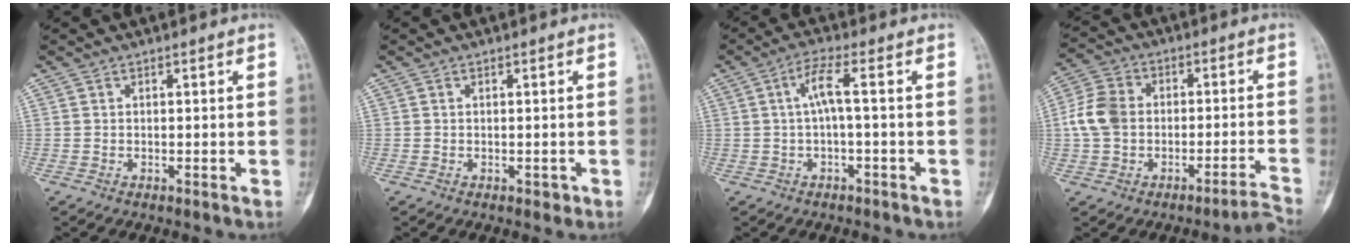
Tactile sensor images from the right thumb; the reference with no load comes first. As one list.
[{"total": 1.1, "force": [-0.2, 0.8, 0.7], "torque": [-0.002, 0.000, -0.002]}, {"total": 4.2, "force": [0.0, 0.2, 4.2], "torque": [-0.090, 0.021, 0.001]}, {"total": 8.2, "force": [-3.6, 4.4, 6.0], "torque": [-0.112, 0.072, -0.066]}]